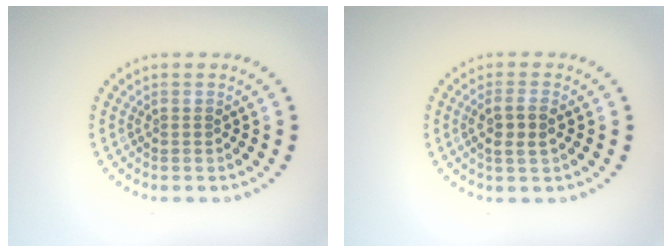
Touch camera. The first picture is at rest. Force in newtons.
{"total": 2.3, "press": 2.2, "slide": 0.8}